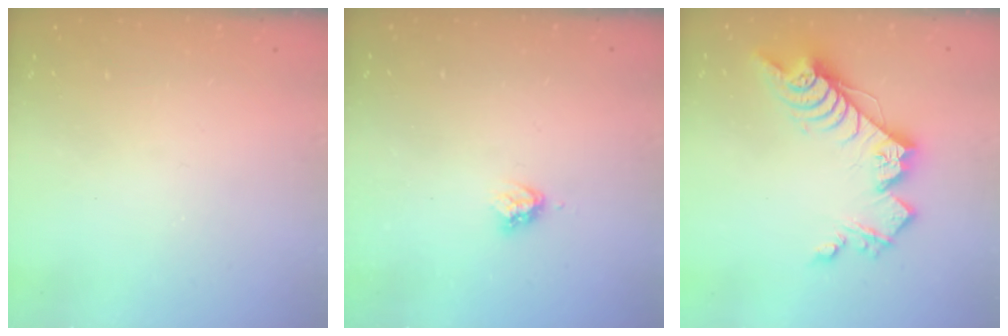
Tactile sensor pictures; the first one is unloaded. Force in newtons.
{"total": 3.3, "press": 3.3, "slide": 0.4}
{"total": 16.7, "press": 16.7, "slide": 0.3}